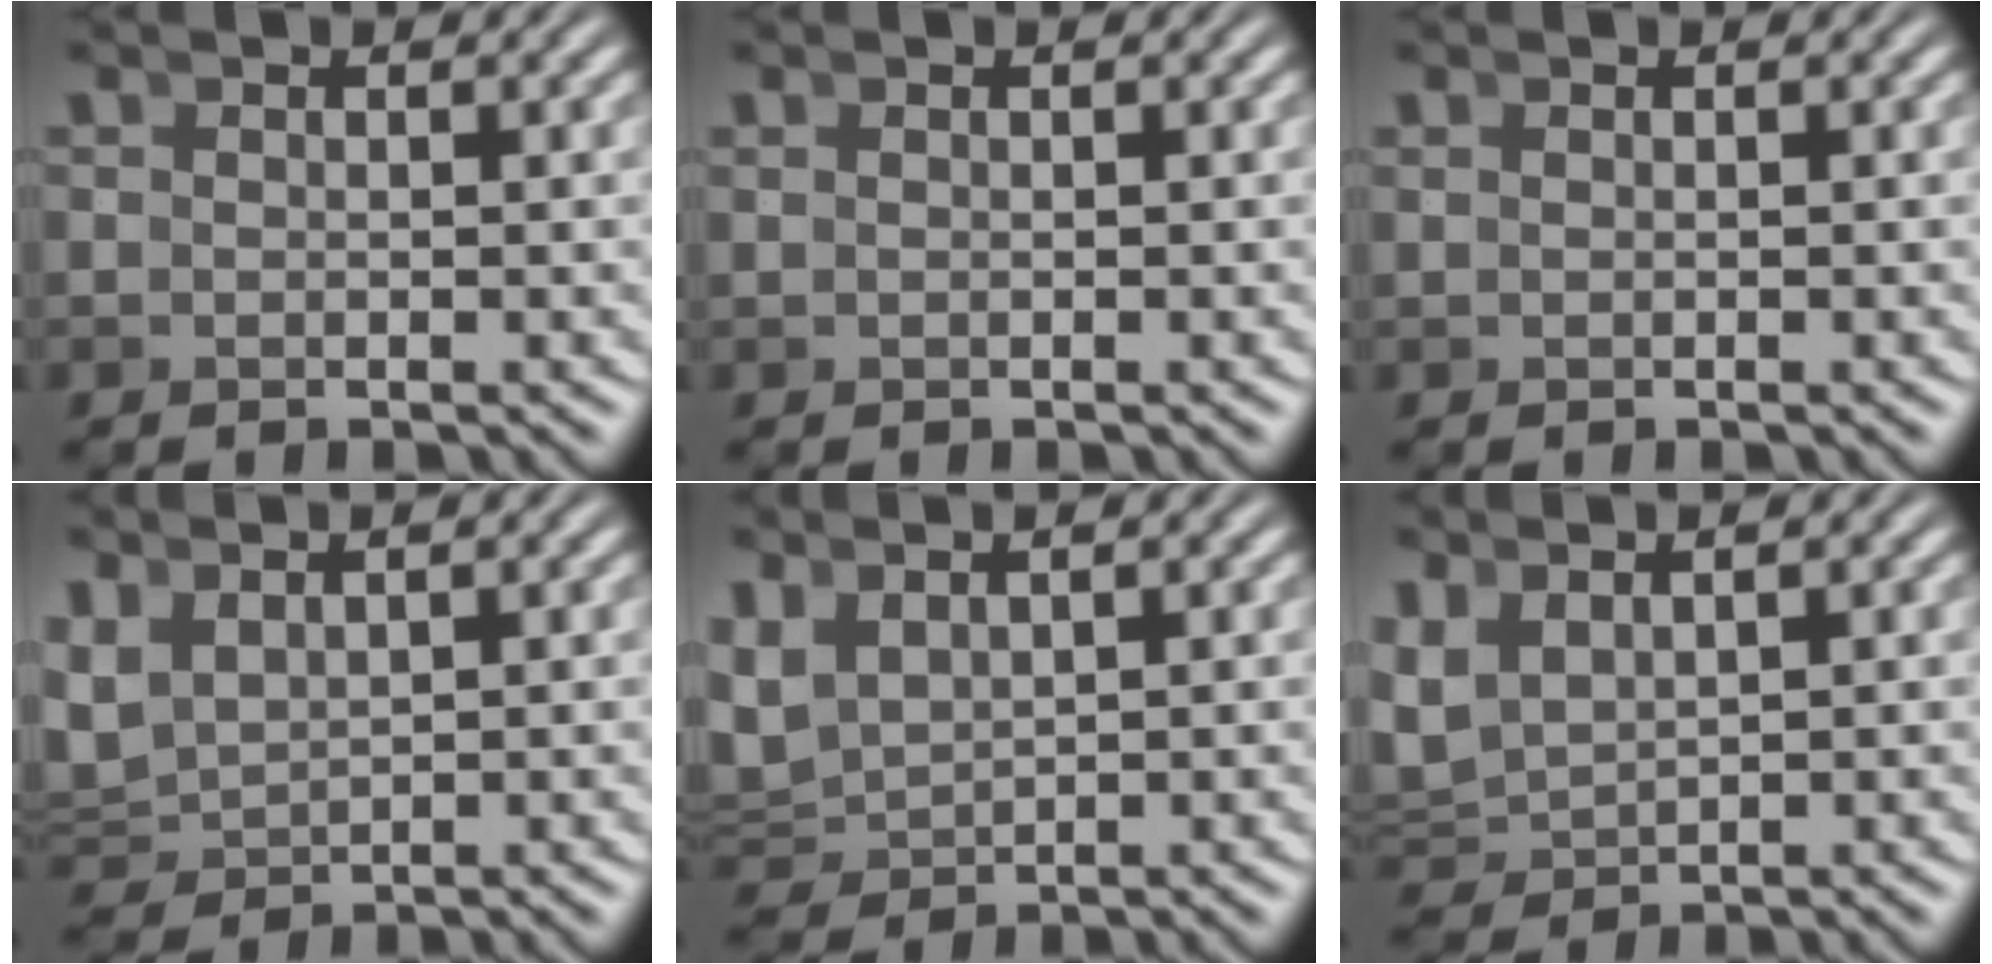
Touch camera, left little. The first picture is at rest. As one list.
[{"total": 0.0}, {"total": 0.0}, {"total": 3.3, "force": [1.1, 2.7, 1.6], "torque": [-0.057, -0.011, 0.033]}, {"total": 3.8, "force": [1.1, 3.1, 1.9], "torque": [-0.063, -0.011, 0.031]}, {"total": 3.7, "force": [1.0, 3.1, 1.9], "torque": [-0.064, -0.010, 0.030]}]